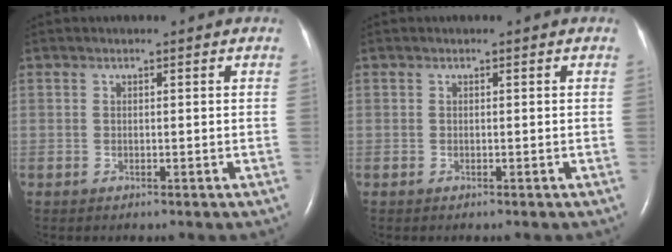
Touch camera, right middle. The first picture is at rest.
{"total": 0.0}